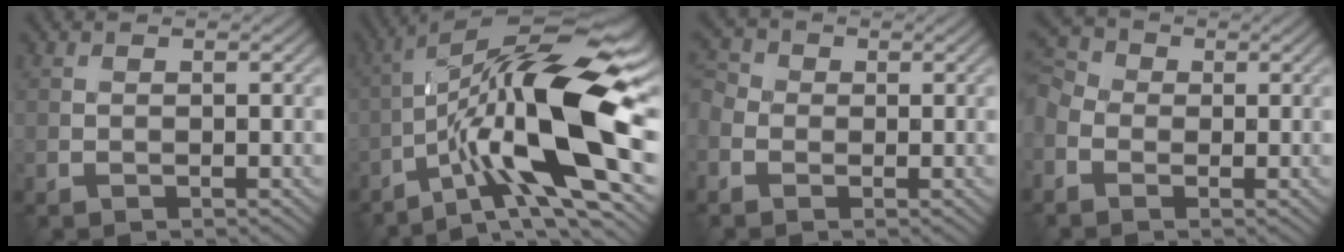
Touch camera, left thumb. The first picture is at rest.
{"total": 16.3, "force": [-3.7, 4.2, 15.3], "torque": [-0.252, 0.012, -0.069]}
{"total": 3.5, "force": [-1.1, 2.8, 1.7], "torque": [-0.045, 0.001, -0.028]}
{"total": 4.8, "force": [-1.3, 3.7, 2.8], "torque": [-0.081, -0.001, -0.034]}